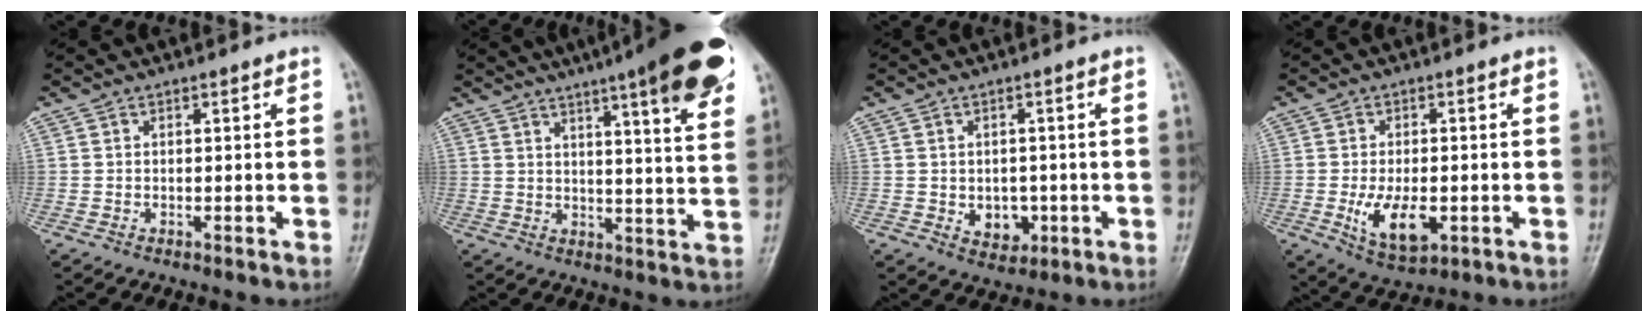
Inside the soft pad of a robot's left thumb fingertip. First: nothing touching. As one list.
[{"total": 18.6, "force": [10.9, 2.9, 14.8], "torque": [-0.181, -0.032, 0.136]}, {"total": 5.0, "force": [-1.0, 3.8, 3.0], "torque": [-0.020, 0.003, -0.003]}, {"total": 8.5, "force": [-2.1, 4.4, 6.9], "torque": [-0.117, -0.007, -0.025]}]